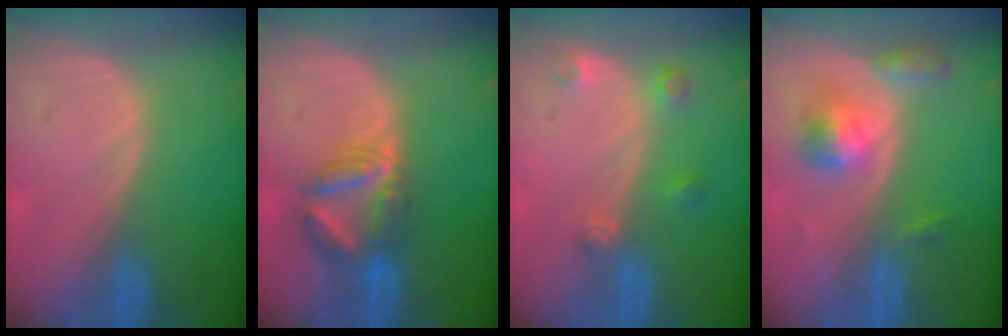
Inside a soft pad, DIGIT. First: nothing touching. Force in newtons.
{"total": 6.5, "press": 6.4, "slide": 1.2}
{"total": 2.7, "press": 2.7, "slide": 0.3}
{"total": 5.2, "press": 4.9, "slide": 1.7}